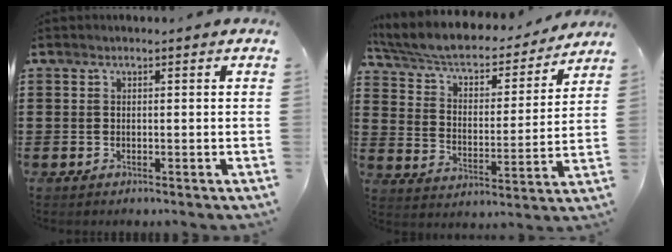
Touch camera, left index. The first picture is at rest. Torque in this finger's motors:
{"motor_torque": [1.10, -1.04, 0.35, 0.07]}